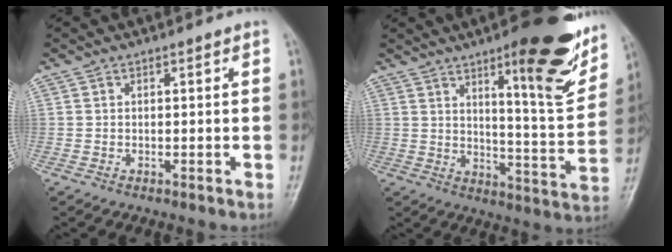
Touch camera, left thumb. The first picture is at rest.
{"total": 19.1, "force": [10.6, 4.7, 15.2], "torque": [-0.161, -0.055, 0.150]}